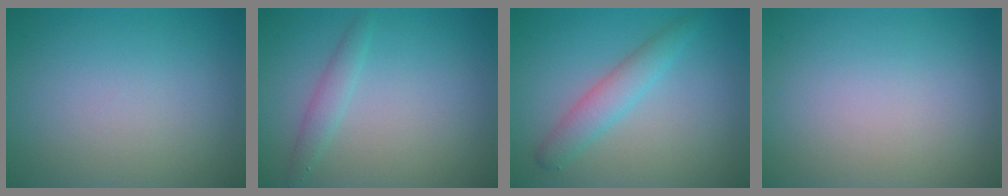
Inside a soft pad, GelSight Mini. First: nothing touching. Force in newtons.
{"total": 1.5, "press": 1.5, "slide": 0.1}
{"total": 2.8, "press": 2.8, "slide": 0.1}
{"total": 0.0}